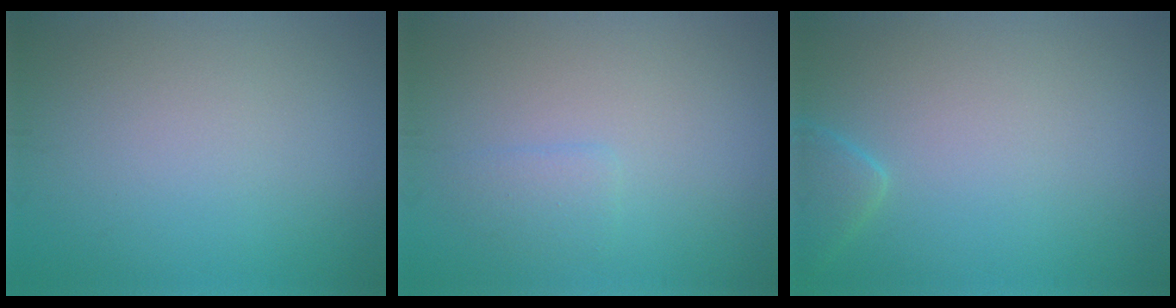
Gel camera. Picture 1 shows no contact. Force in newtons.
{"total": 1.3, "press": 1.3, "slide": 0.1}
{"total": 1.9, "press": 1.9, "slide": 0.2}